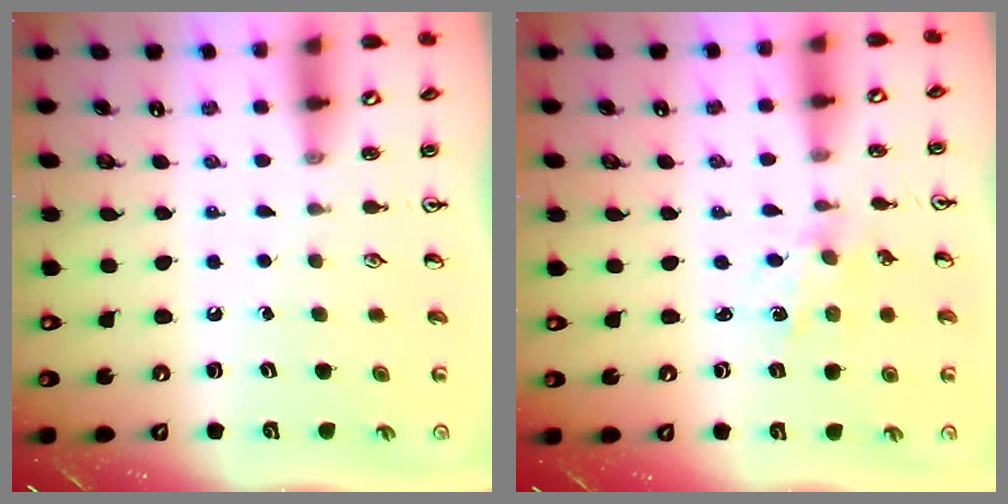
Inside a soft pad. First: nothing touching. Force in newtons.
{"total": 0.8, "press": 0.8, "slide": 0.2}